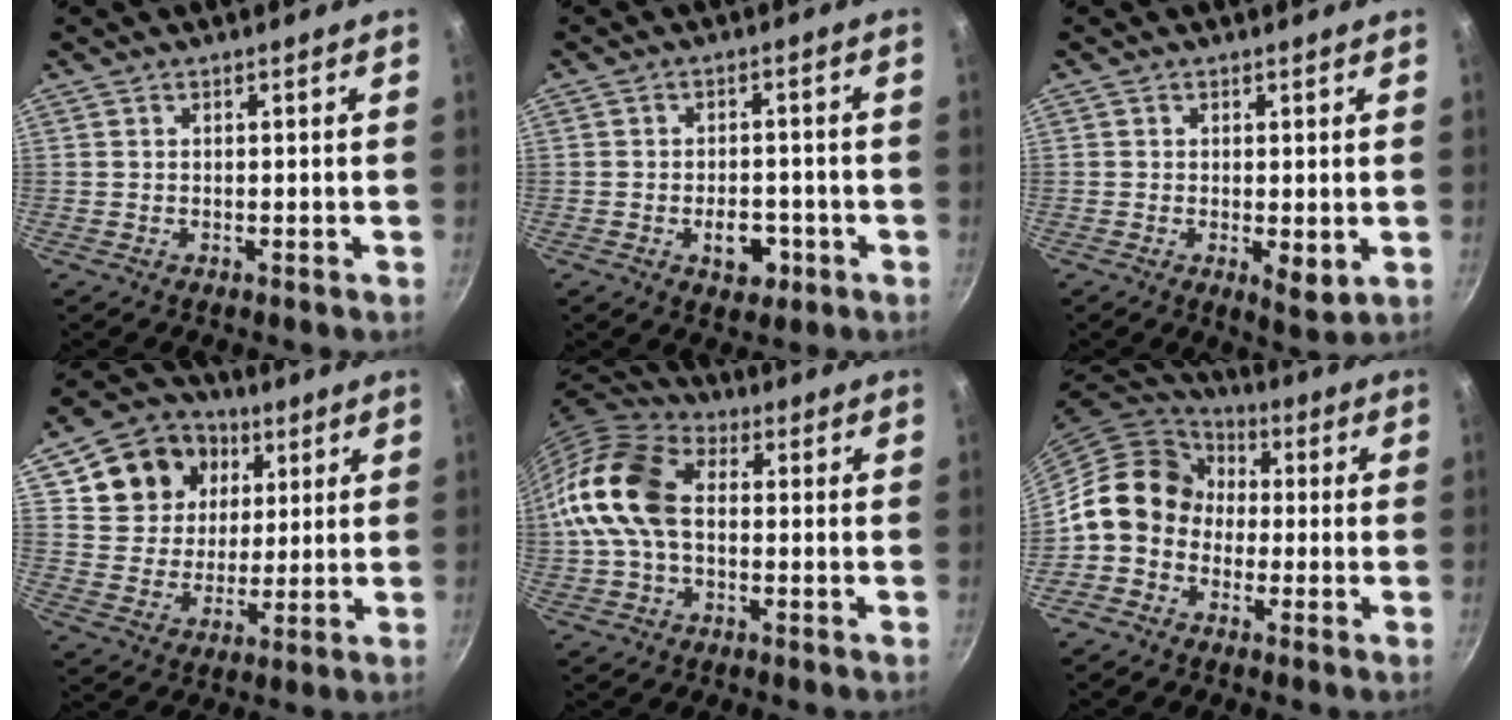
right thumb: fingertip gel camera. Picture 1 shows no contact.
{"total": 5.9, "force": [-2.2, 3.9, 3.9], "torque": [-0.032, 0.013, -0.029]}
{"total": 4.0, "force": [-0.3, 1.8, 3.6], "torque": [-0.054, -0.015, -0.002]}
{"total": 15.0, "force": [5.6, 12.5, 6.1], "torque": [-0.086, 0.001, 0.096]}
{"total": 15.0, "force": [0.1, 10.1, 11.1], "torque": [-0.199, 0.035, -0.017]}
{"total": 12.4, "force": [-0.9, 10.5, 6.5], "torque": [-0.070, 0.037, -0.038]}